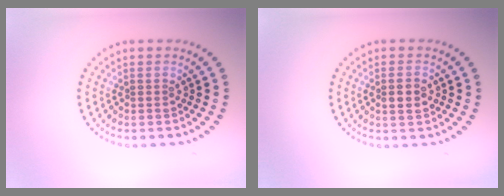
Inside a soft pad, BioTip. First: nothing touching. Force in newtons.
{"total": 1.9, "press": 1.8, "slide": 0.3}